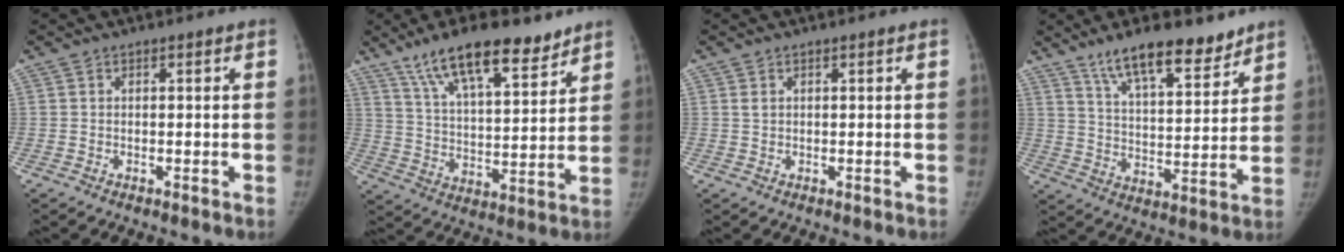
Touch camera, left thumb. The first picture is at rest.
{"total": 16.5, "force": [11.7, 5.3, 10.4], "torque": [-0.148, -0.051, 0.206]}
{"total": 0.8, "force": [0.4, 0.5, 0.4], "torque": [-0.007, 0.001, 0.009]}
{"total": 14.2, "force": [10.6, 4.5, 8.3], "torque": [-0.107, -0.063, 0.182]}